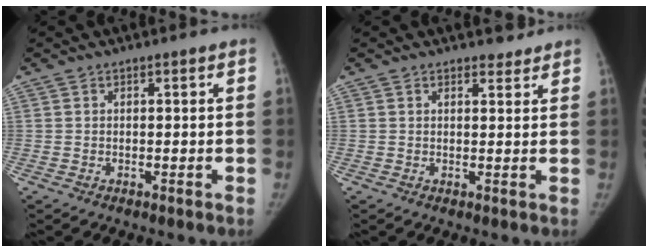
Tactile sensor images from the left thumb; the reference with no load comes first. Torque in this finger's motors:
{"motor_torque": [0.36, -0.31, 0.25, -0.06, 0.00]}